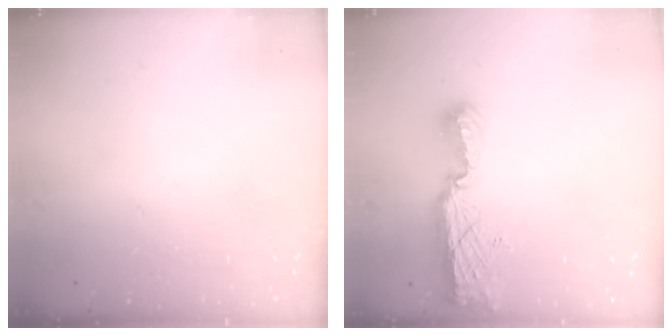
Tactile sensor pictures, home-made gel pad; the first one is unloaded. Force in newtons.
{"total": 11.4, "press": 10.2, "slide": 4.9}